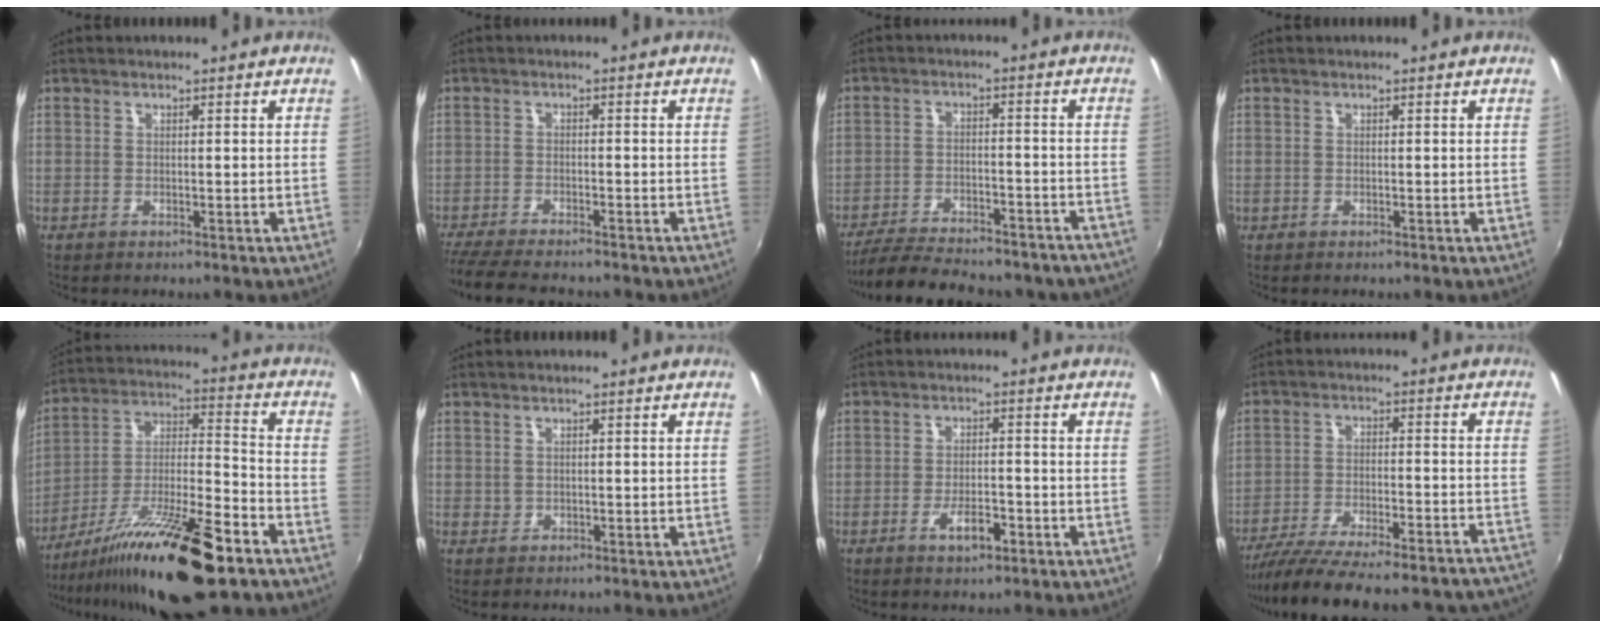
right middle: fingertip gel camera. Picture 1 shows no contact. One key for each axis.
{"total": 12.0, "fx": -10.4, "fy": 2.1, "fz": 5.5, "tx": -0.127, "ty": -0.032, "tz": -0.173}
{"total": 22.9, "fx": -19.6, "fy": 7.1, "fz": 9.5, "tx": -0.192, "ty": -0.010, "tz": -0.255}
{"total": 0.0}
{"total": 21.7, "fx": -14.1, "fy": 4.4, "fz": 16.0, "tx": -0.275, "ty": -0.027, "tz": -0.239}
{"total": 0.6, "fx": 0.2, "fy": 0.6, "fz": 0.1, "tx": 0.000, "ty": 0.001, "tz": 0.004}
{"total": 4.5, "fx": -2.3, "fy": 1.7, "fz": 3.4, "tx": -0.069, "ty": -0.004, "tz": -0.038}
{"total": 28.6, "fx": -25.6, "fy": 5.0, "fz": 11.5, "tx": -0.193, "ty": -0.031, "tz": -0.344}